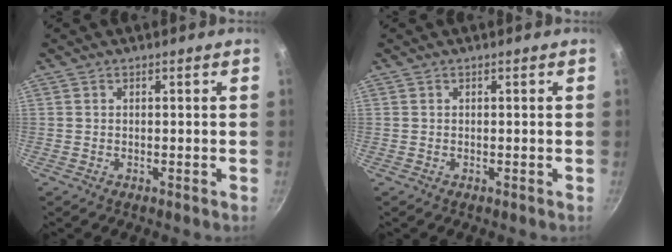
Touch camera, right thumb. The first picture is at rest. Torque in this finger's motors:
{"motor_torque": [-0.02, 0.00, -0.01, 0.00, 0.00]}